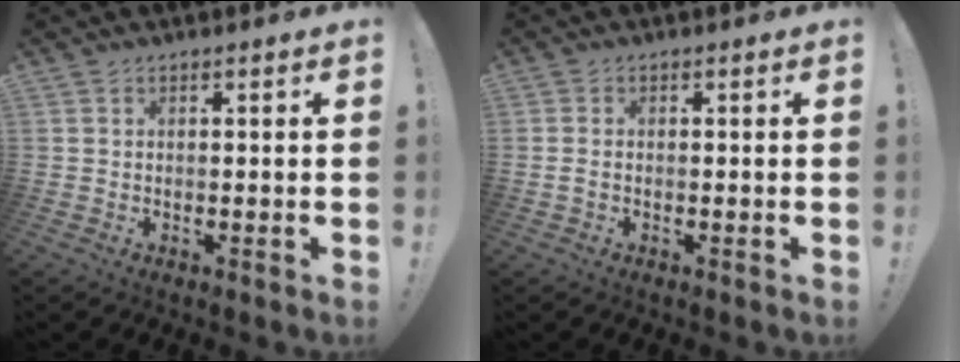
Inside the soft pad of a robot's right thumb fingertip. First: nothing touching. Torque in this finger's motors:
{"motor_torque": [-0.10, -0.05, 0.12, 0.02, 0.05]}